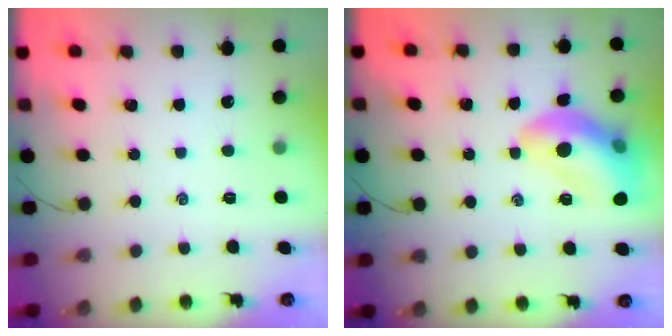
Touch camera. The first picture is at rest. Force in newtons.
{"total": 14.0, "press": 13.7, "slide": 3.0}